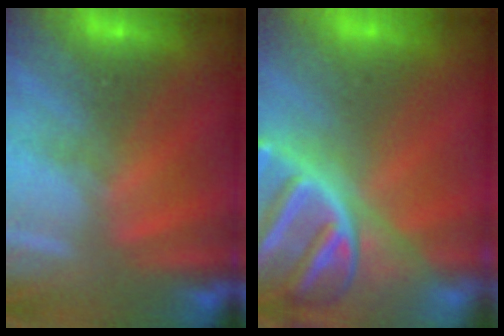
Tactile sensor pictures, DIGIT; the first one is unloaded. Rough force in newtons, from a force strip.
{"total": 9.0}